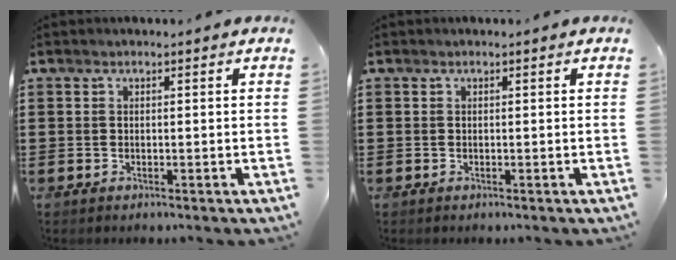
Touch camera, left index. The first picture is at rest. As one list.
[{"total": 0.0}]